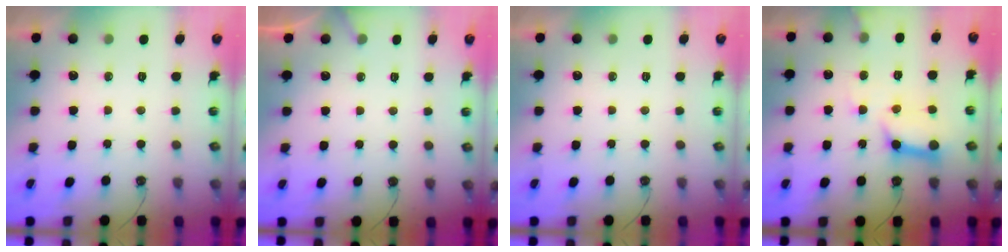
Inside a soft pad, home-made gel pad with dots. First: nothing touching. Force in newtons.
{"total": 4.1, "press": 4.1, "slide": 0.3}
{"total": 0.0}
{"total": 12.7, "press": 12.6, "slide": 1.5}